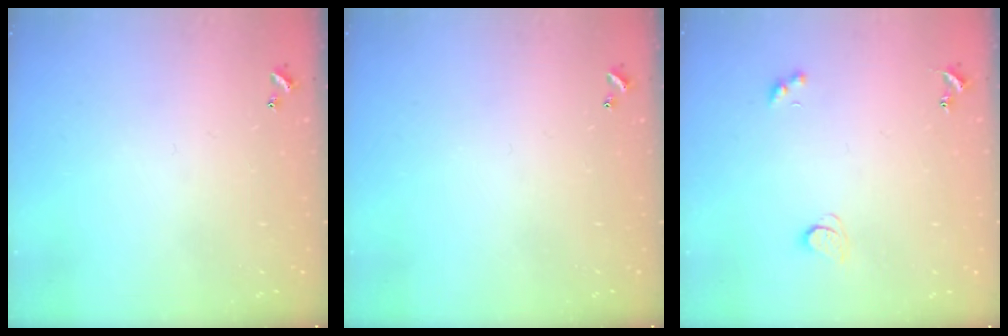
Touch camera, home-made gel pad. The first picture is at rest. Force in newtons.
{"total": 0.0}
{"total": 1.8, "press": 1.7, "slide": 0.4}